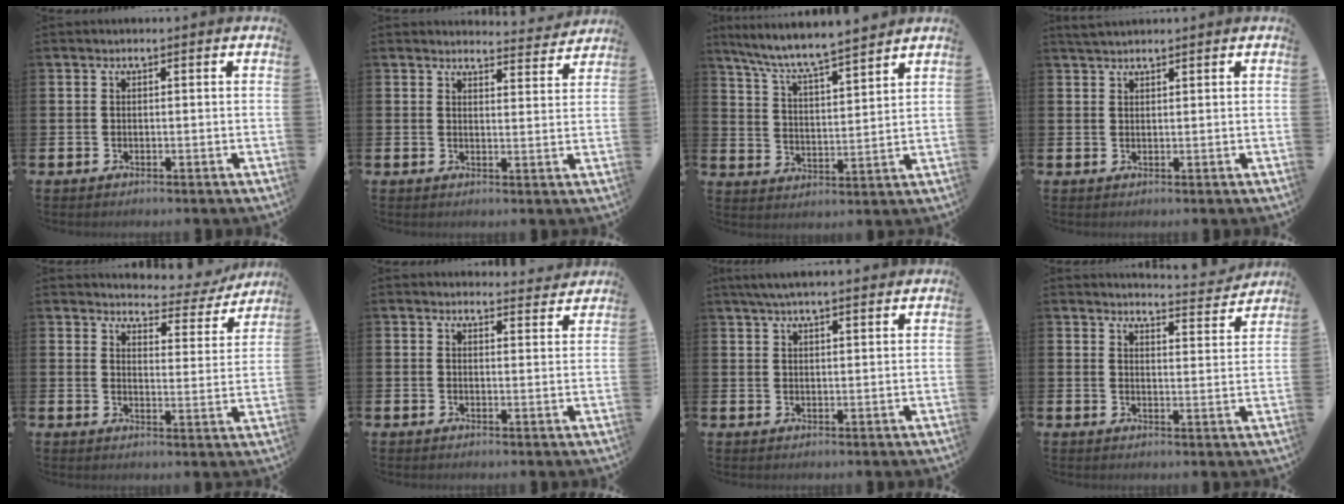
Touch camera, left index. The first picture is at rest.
{"total": 3.7, "force": [3.7, 0.3, 0.1], "torque": [0.003, -0.028, 0.063]}
{"total": 7.5, "force": [7.1, 0.2, 2.4], "torque": [-0.080, -0.047, 0.124]}
{"total": 1.7, "force": [1.7, 0.3, 0.3], "torque": [-0.008, 0.003, 0.031]}
{"total": 4.0, "force": [3.8, 1.2, 0.5], "torque": [-0.019, -0.033, 0.060]}
{"total": 2.6, "force": [2.6, 0.4, 0.0], "torque": [0.008, -0.018, 0.044]}
{"total": 3.8, "force": [3.4, 0.4, 1.7], "torque": [-0.042, -0.003, 0.062]}
{"total": 4.4, "force": [4.4, 0.2, 0.6], "torque": [-0.001, -0.037, 0.072]}